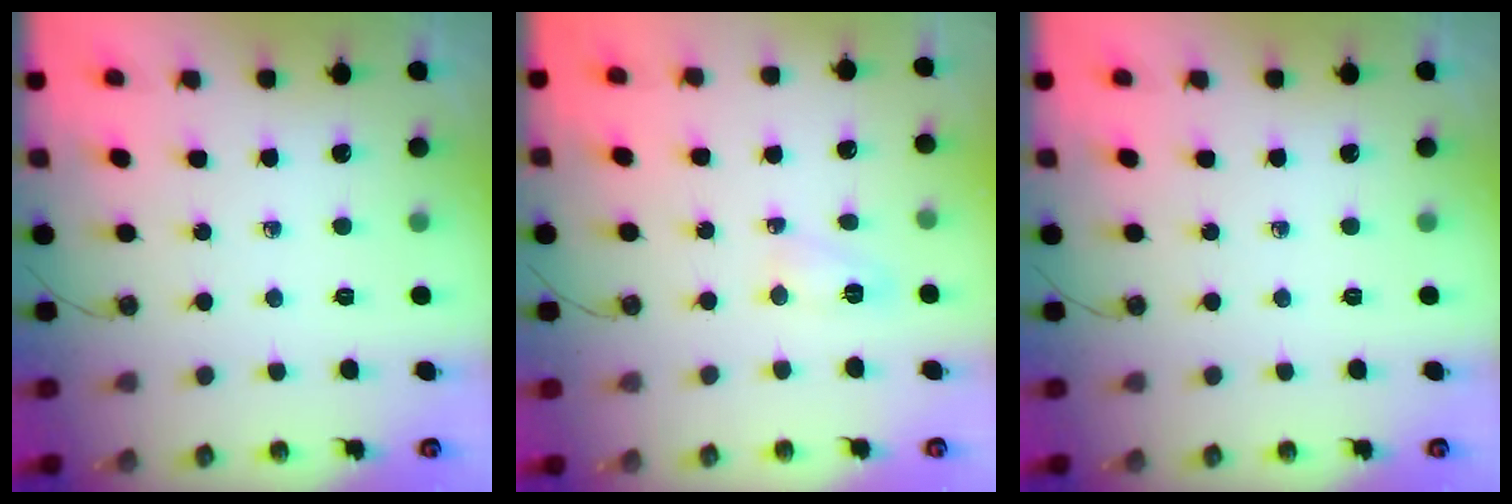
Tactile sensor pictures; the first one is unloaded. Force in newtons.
{"total": 3.9, "press": 3.9, "slide": 0.5}
{"total": 0.0}